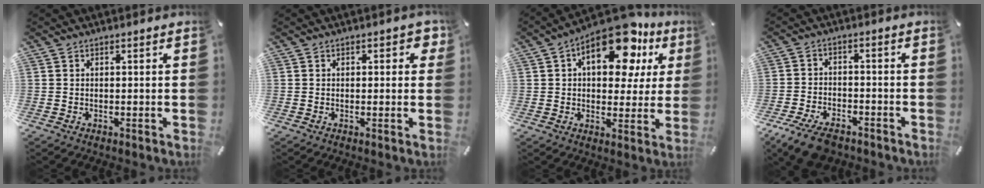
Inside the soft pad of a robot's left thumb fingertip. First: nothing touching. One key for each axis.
{"total": 2.2, "fx": 0.4, "fy": 1.3, "fz": 1.7, "tx": -0.010, "ty": -0.001, "tz": 0.000}
{"total": 17.6, "fx": 8.2, "fy": 9.1, "fz": 12.7, "tx": -0.178, "ty": -0.034, "tz": 0.134}
{"total": 7.7, "fx": -5.4, "fy": 3.8, "fz": 3.9, "tx": -0.087, "ty": 0.019, "tz": -0.101}